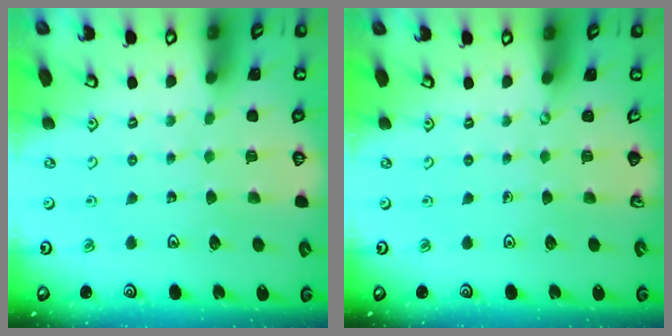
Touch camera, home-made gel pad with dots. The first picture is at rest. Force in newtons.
{"total": 0.0}